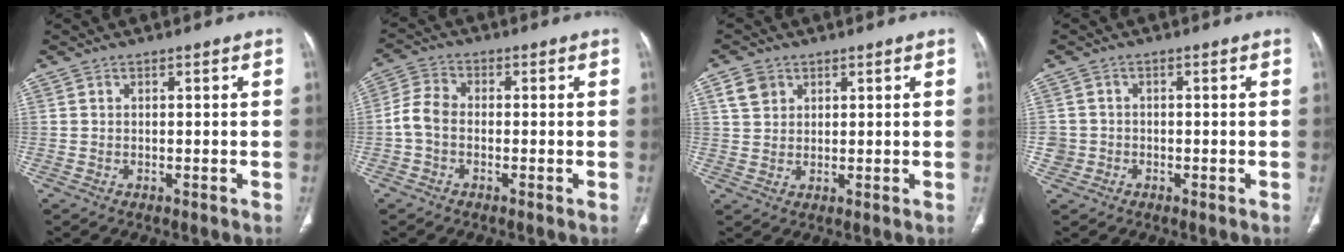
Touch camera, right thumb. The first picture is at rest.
{"total": 4.8, "force": [-1.0, 3.4, 3.3], "torque": [-0.062, 0.016, -0.032]}
{"total": 4.2, "force": [2.0, 3.2, 1.7], "torque": [-0.022, -0.004, 0.043]}
{"total": 2.5, "force": [-0.8, 2.3, -0.1], "torque": [0.017, 0.012, -0.019]}